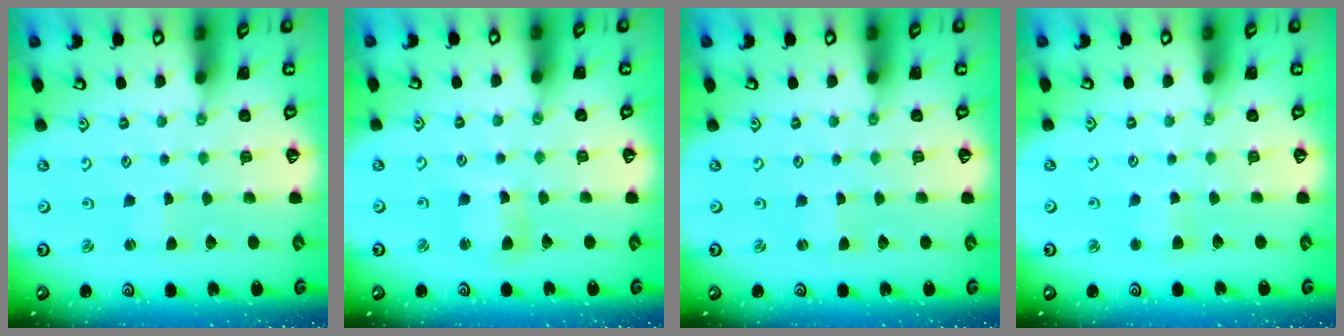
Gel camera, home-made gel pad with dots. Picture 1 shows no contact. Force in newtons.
{"total": 5.1, "press": 5.1, "slide": 0.7}
{"total": 0.0}
{"total": 3.0, "press": 3.0, "slide": 0.6}